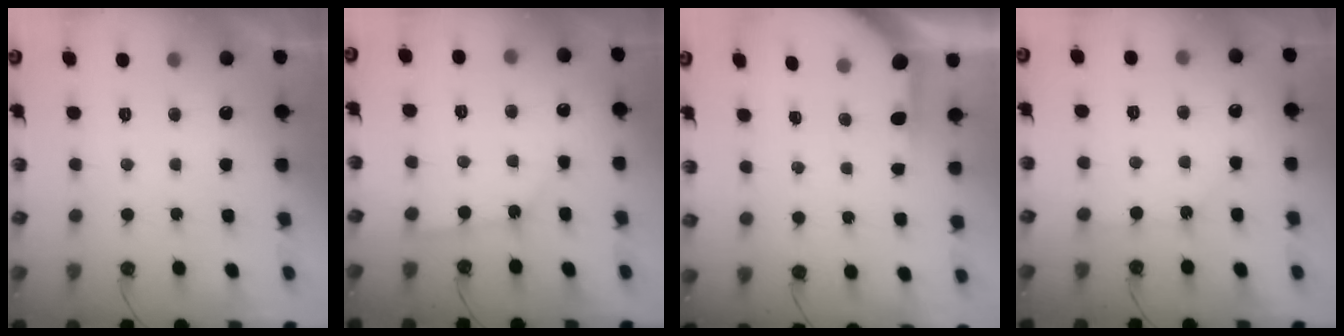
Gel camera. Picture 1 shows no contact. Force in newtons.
{"total": 2.5, "press": 2.5, "slide": 0.3}
{"total": 3.9, "press": 3.8, "slide": 0.4}
{"total": 1.7, "press": 1.7, "slide": 0.3}